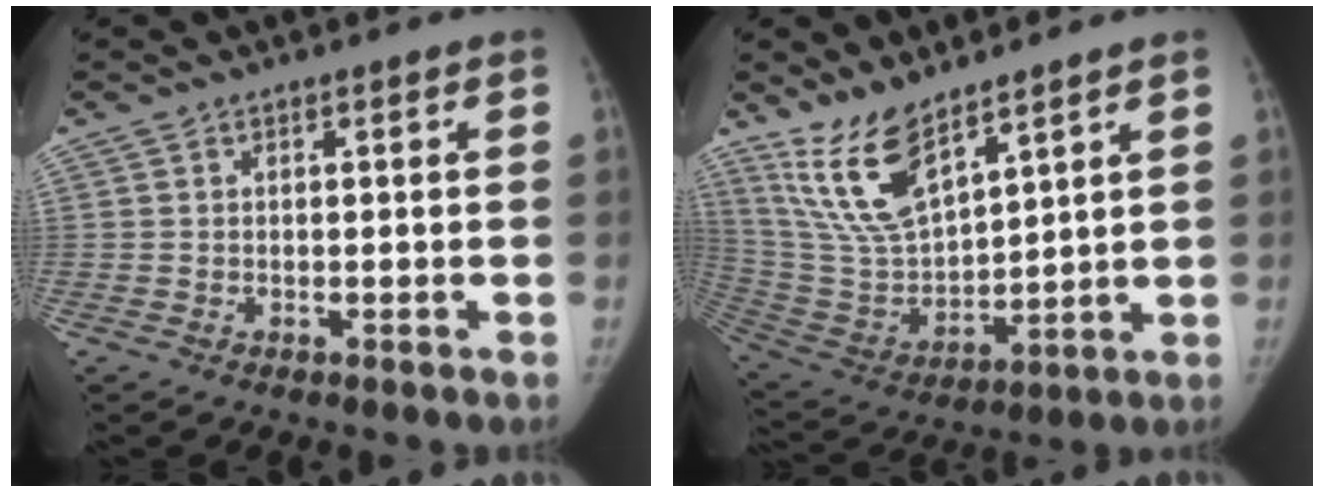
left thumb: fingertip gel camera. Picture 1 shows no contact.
{"total": 13.6, "force": [9.7, 4.9, 8.2], "torque": [-0.136, -0.055, 0.213]}